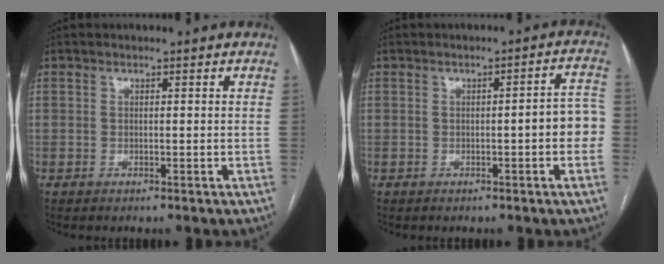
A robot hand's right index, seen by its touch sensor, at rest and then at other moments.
{"total": 5.1, "force": [-1.0, 0.9, 5.0], "torque": [-0.049, 0.019, -0.016]}